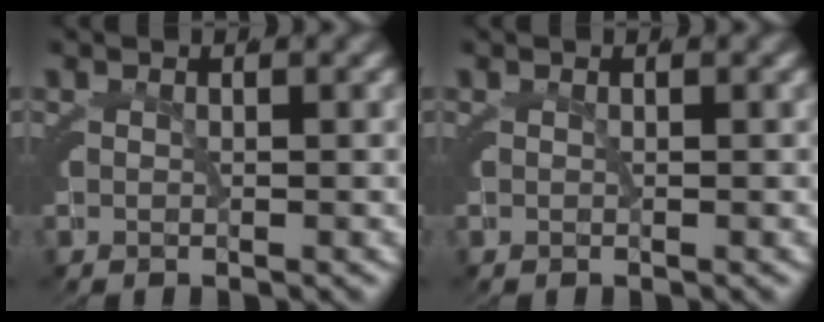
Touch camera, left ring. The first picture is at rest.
{"total": 0.0}